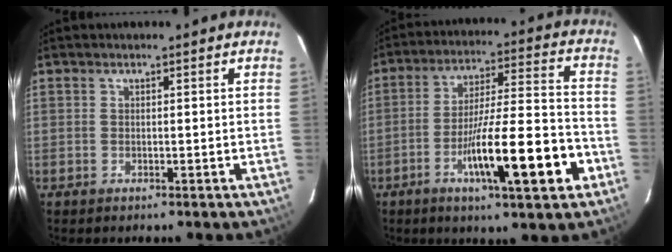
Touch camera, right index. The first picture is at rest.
{"total": 16.2, "force": [-6.4, 1.5, 14.8], "torque": [-0.247, 0.000, -0.100]}